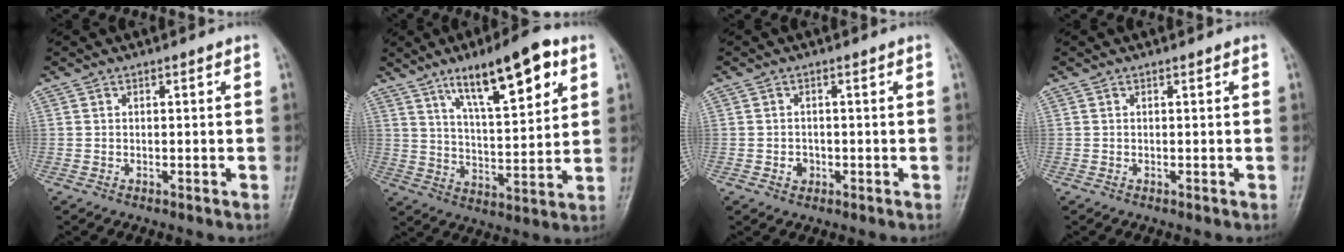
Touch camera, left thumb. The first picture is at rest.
{"total": 15.9, "force": [8.5, 4.6, 12.6], "torque": [-0.177, -0.034, 0.140]}
{"total": 1.7, "force": [-0.5, 1.5, 0.7], "torque": [-0.001, 0.004, -0.005]}
{"total": 0.0}